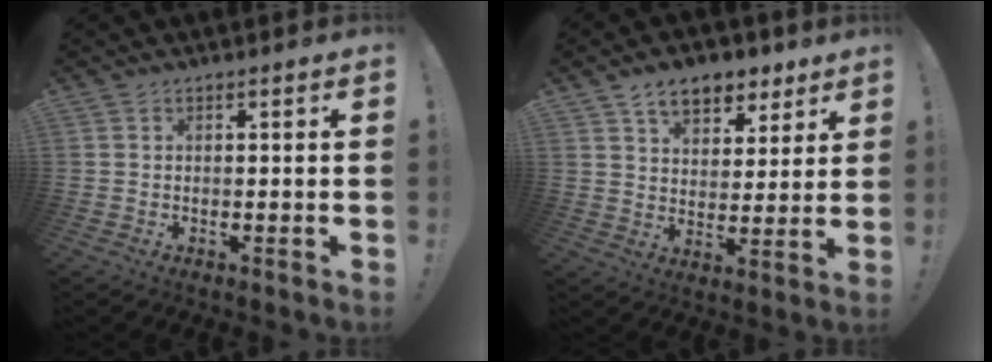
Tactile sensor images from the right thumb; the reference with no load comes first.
{"total": 10.3, "force": [6.5, 6.3, 5.0], "torque": [-0.074, -0.029, 0.121]}